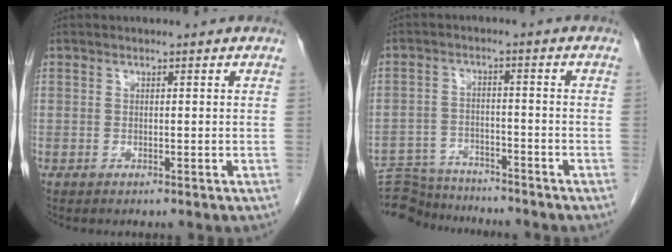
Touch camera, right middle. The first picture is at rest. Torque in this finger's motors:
{"motor_torque": [0.62, -0.77, 0.23, 0.08]}